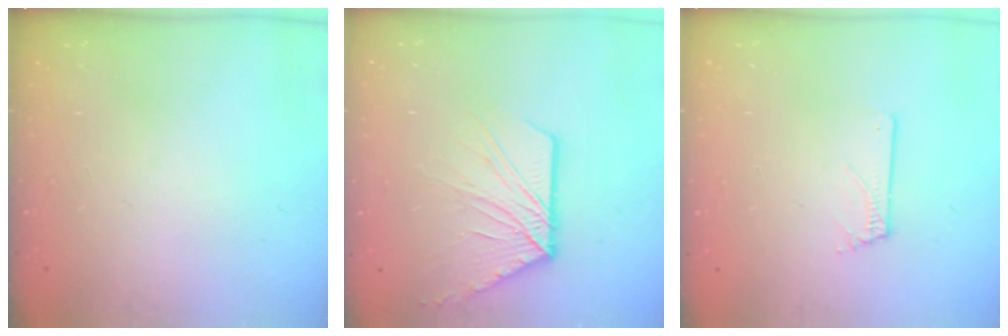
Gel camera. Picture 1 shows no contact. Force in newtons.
{"total": 11.7, "press": 11.7, "slide": 0.4}
{"total": 0.0}